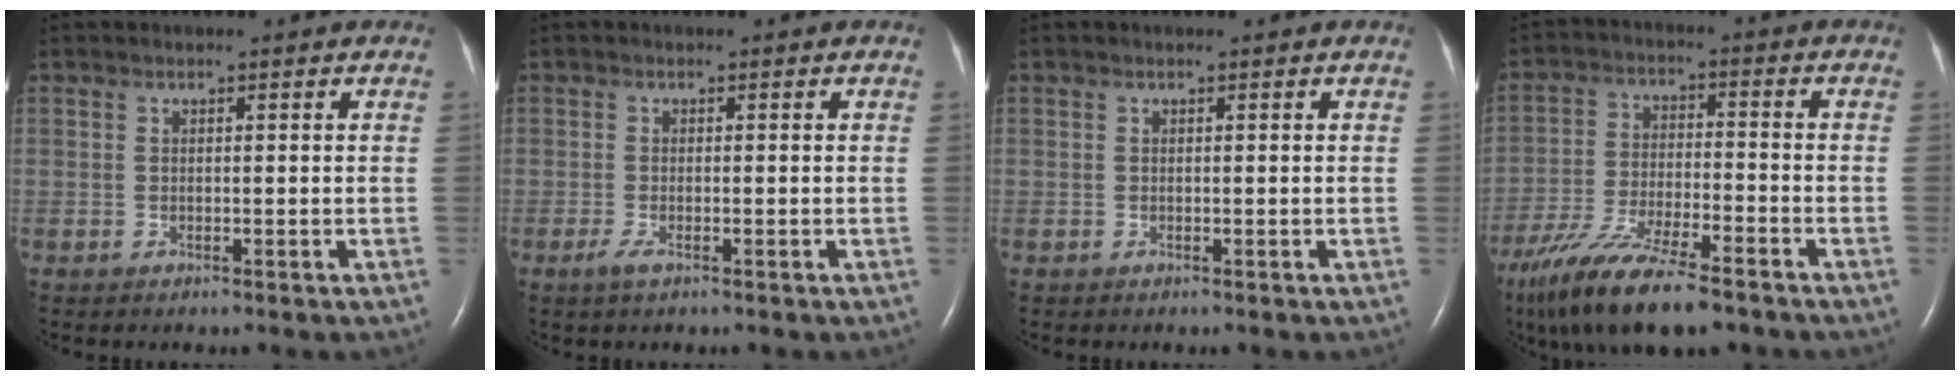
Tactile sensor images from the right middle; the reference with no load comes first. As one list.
[{"total": 1.5, "force": [-0.9, 0.4, 1.2], "torque": [-0.033, -0.004, -0.018]}, {"total": 0.0}, {"total": 15.8, "force": [-11.9, 3.1, 10.0], "torque": [-0.200, -0.036, -0.207]}]